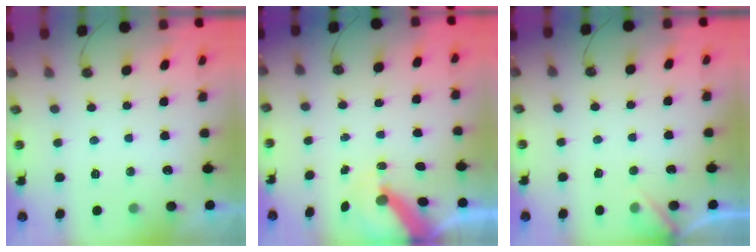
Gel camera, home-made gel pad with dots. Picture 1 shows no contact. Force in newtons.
{"total": 7.5, "press": 7.4, "slide": 0.9}
{"total": 3.9, "press": 3.8, "slide": 0.4}